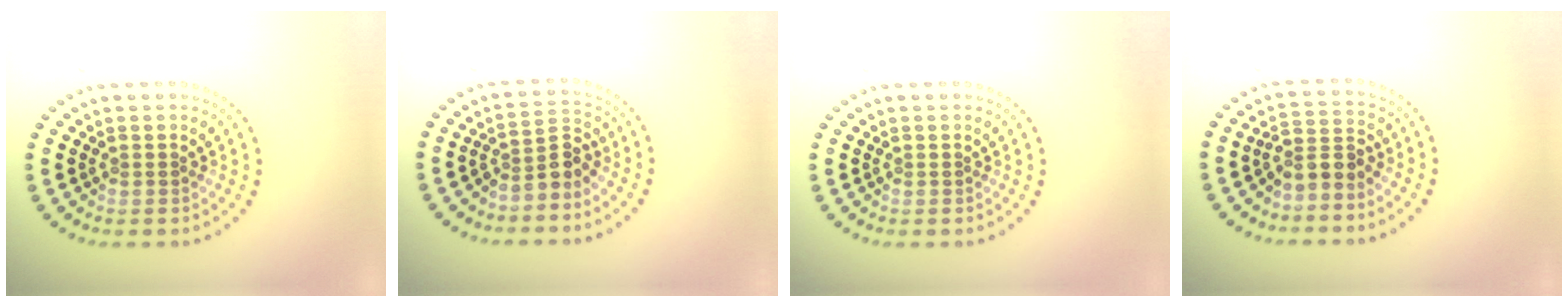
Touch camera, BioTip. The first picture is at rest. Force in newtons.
{"total": 2.7, "press": 2.0, "slide": 1.8}
{"total": 0.0}
{"total": 2.7, "press": 1.9, "slide": 1.9}